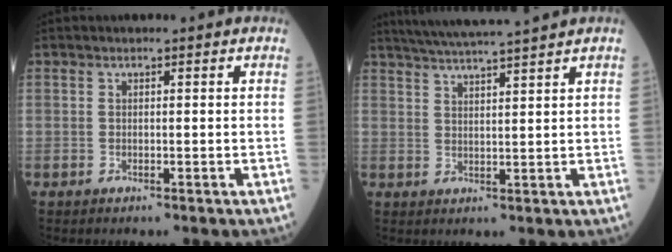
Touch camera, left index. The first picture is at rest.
{"total": 9.9, "force": [8.8, -1.4, 4.4], "torque": [-0.075, 0.016, 0.133]}